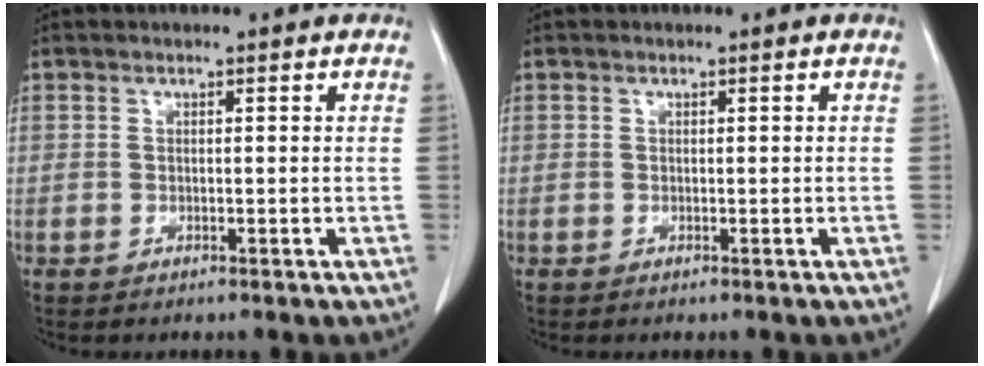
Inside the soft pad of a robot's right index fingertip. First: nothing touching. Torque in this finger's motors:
{"motor_torque": [-0.11, -0.03, -0.36, -0.12]}